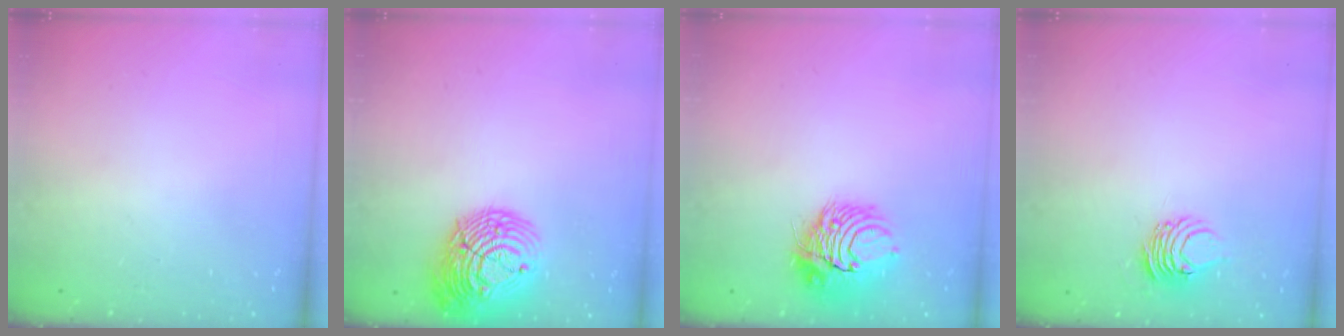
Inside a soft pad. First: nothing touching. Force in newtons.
{"total": 18.1, "press": 18.0, "slide": 1.7}
{"total": 10.0, "press": 10.0, "slide": 0.2}
{"total": 6.7, "press": 6.6, "slide": 1.2}